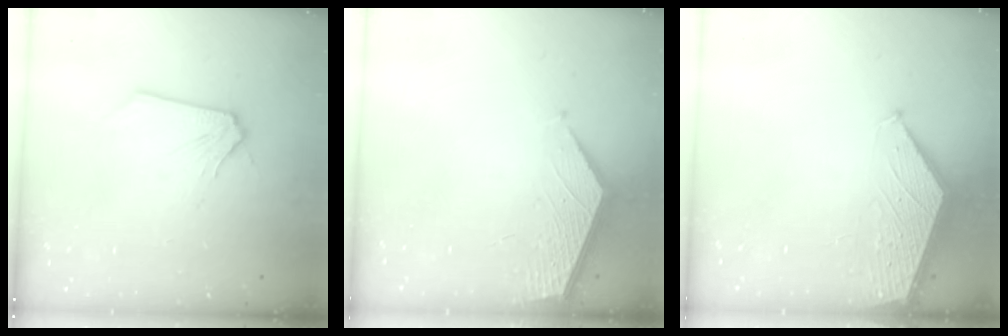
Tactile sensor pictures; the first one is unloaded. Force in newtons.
{"total": 2.6, "press": 2.6, "slide": 0.3}
{"total": 1.5, "press": 1.5, "slide": 0.2}